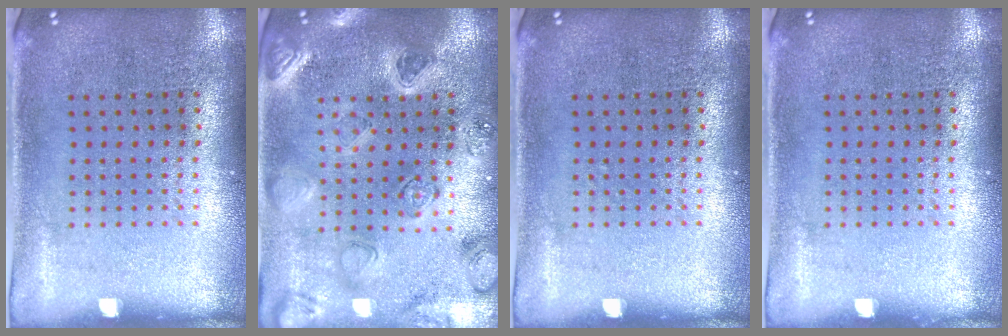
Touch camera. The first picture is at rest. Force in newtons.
{"total": 2.2, "press": 2.2, "slide": 0.4}
{"total": 0.0}
{"total": 0.0}